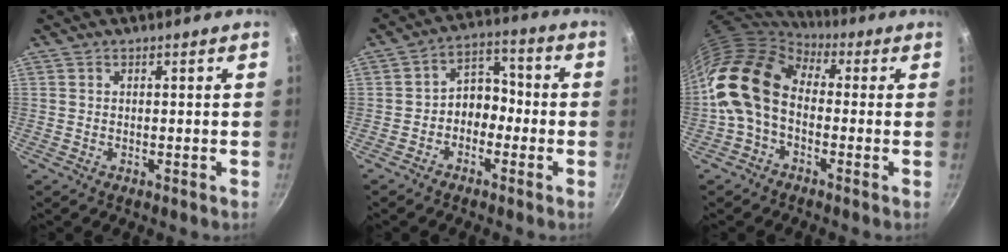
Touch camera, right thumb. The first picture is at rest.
{"total": 6.6, "force": [-2.0, 5.1, 3.8], "torque": [-0.013, 0.040, -0.044]}
{"total": 14.1, "force": [-0.4, 9.8, 10.2], "torque": [-0.171, 0.030, -0.027]}